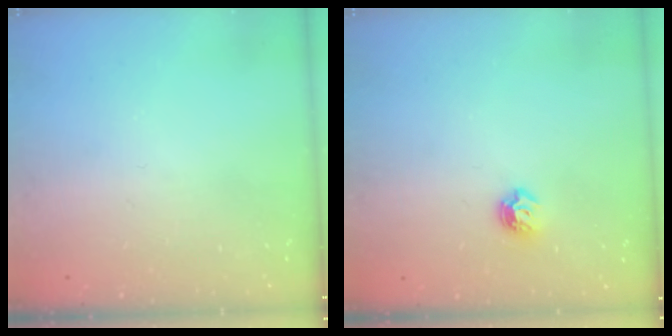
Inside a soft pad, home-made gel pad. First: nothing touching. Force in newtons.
{"total": 5.2, "press": 5.1, "slide": 0.8}